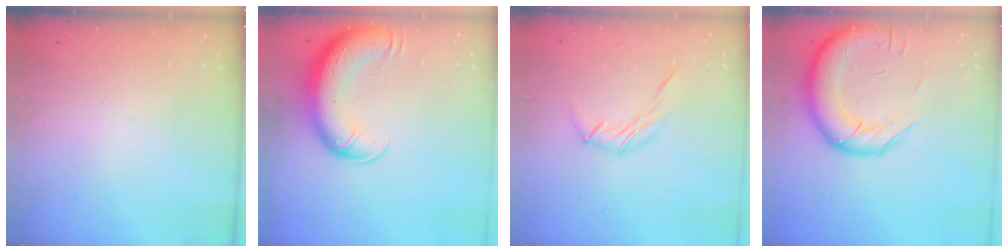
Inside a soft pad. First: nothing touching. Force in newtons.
{"total": 15.5, "press": 15.1, "slide": 3.7}
{"total": 6.2, "press": 6.2, "slide": 0.5}
{"total": 16.4, "press": 15.9, "slide": 4.0}